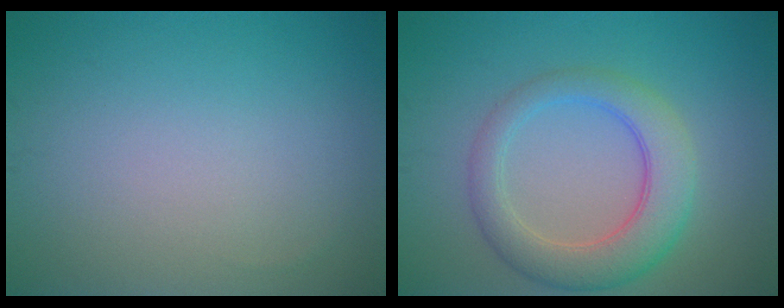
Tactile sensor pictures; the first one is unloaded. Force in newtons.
{"total": 5.3, "press": 5.3, "slide": 0.2}